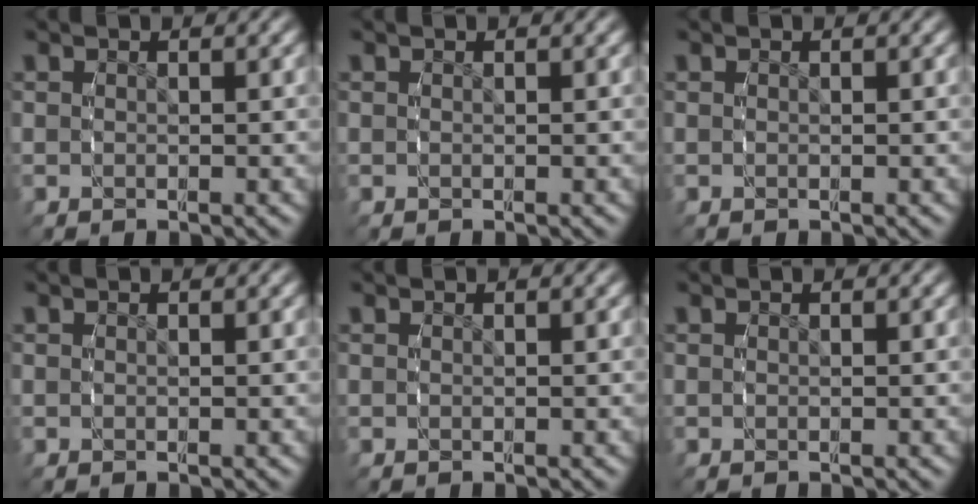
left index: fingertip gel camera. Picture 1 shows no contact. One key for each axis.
{"total": 0.0}
{"total": 0.0}
{"total": 0.0}
{"total": 0.0}
{"total": 0.0}